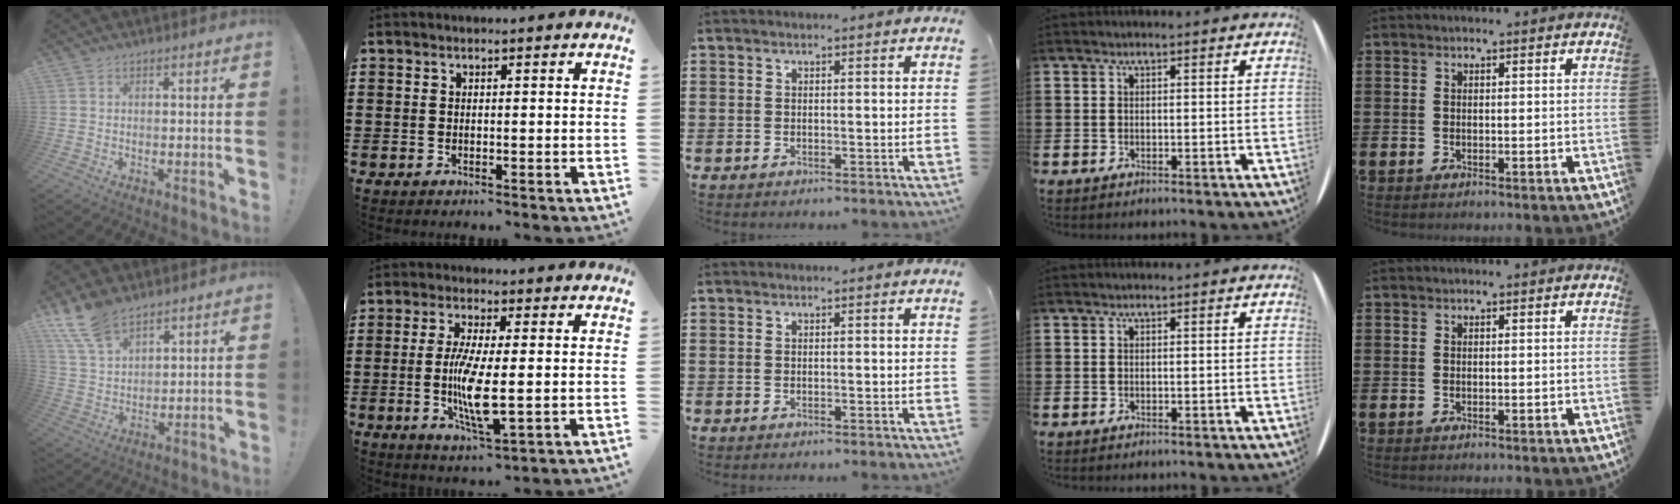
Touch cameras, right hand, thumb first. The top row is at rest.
{"thumb": {"total": 11.4, "force": [8.1, 5.7, 5.6], "torque": [-0.106, -0.037, 0.158]}, "index": {"total": 8.3, "force": [-1.0, 1.6, 8.1], "torque": [-0.168, -0.019, -0.022]}}